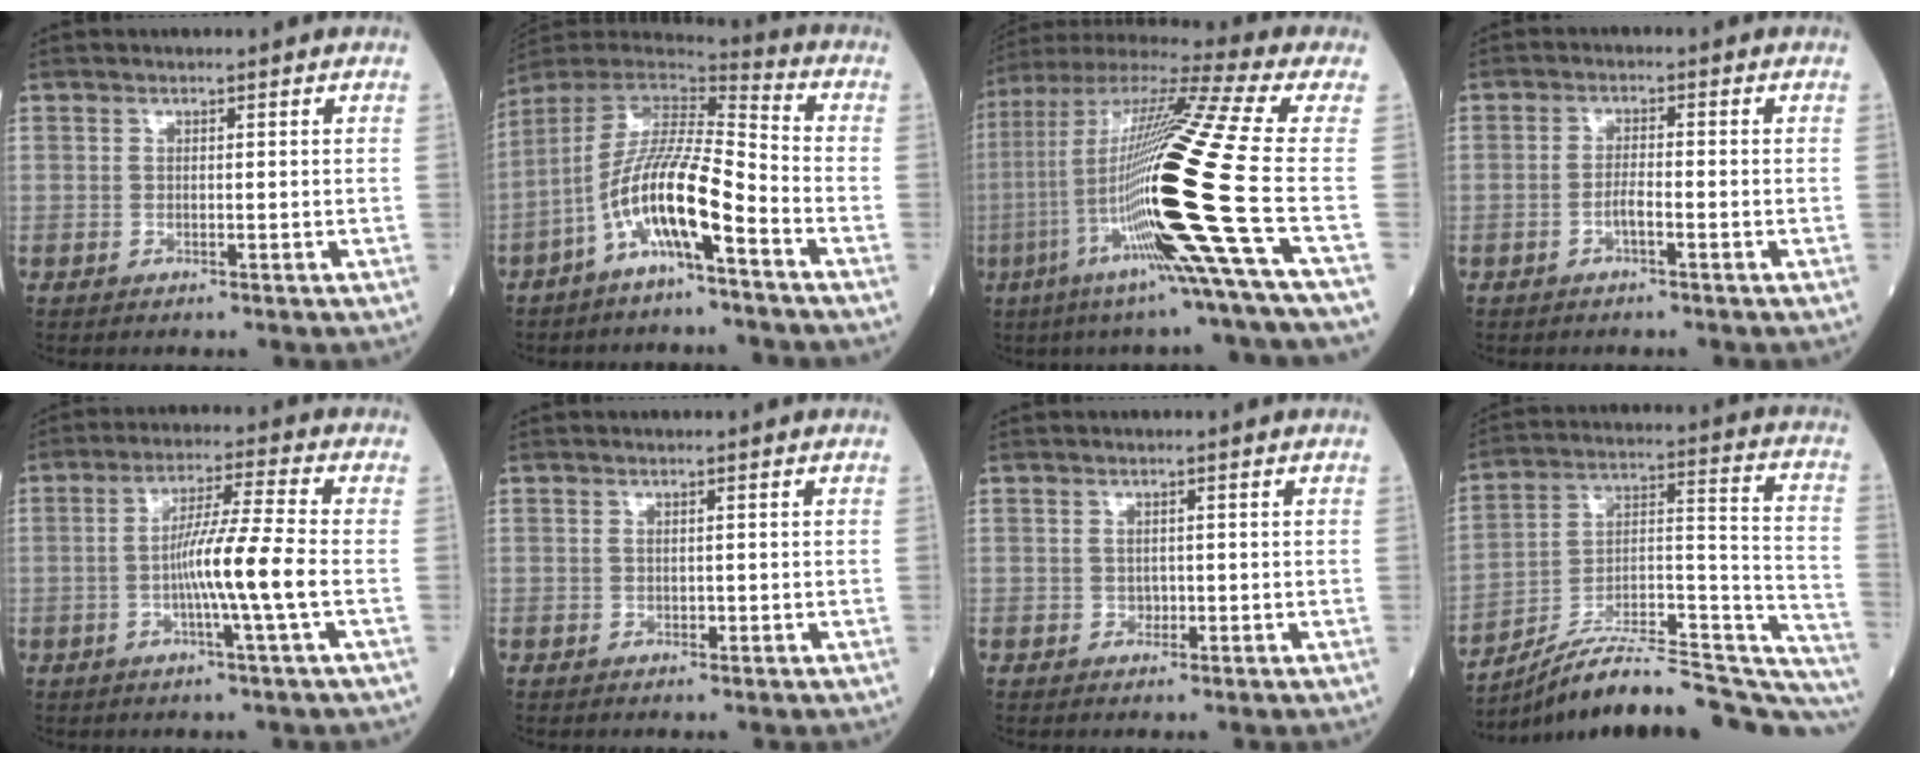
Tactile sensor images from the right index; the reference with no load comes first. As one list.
[{"total": 13.3, "force": [-6.2, 1.4, 11.6], "torque": [-0.229, 0.002, -0.119]}, {"total": 28.2, "force": [-6.3, -1.3, 27.4], "torque": [-0.525, -0.034, -0.144]}, {"total": 2.3, "force": [-1.0, 0.3, 2.1], "torque": [-0.037, 0.001, -0.022]}, {"total": 8.7, "force": [-1.8, -1.4, 8.4], "torque": [-0.154, -0.001, -0.036]}, {"total": 0.7, "force": [0.0, 0.4, 0.5], "torque": [-0.012, 0.000, 0.003]}, {"total": 0.8, "force": [-0.1, 0.7, 0.5], "torque": [-0.008, 0.001, -0.001]}, {"total": 27.3, "force": [-24.3, 3.8, 12.0], "torque": [-0.114, 0.034, -0.355]}]